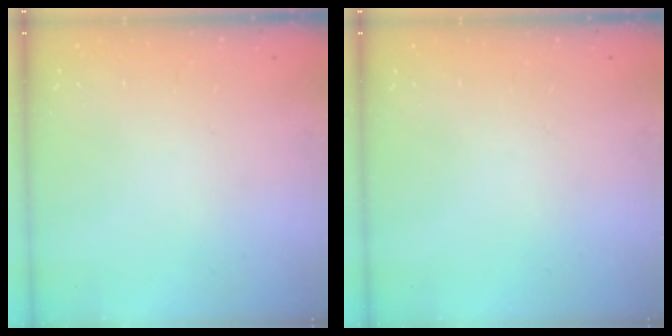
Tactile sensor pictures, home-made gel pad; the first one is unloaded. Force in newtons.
{"total": 0.0}